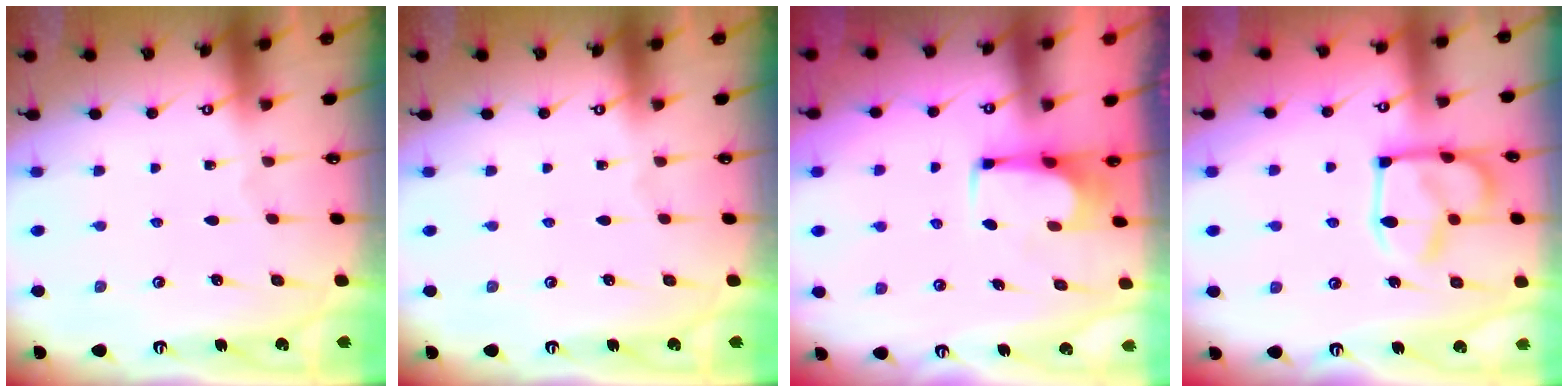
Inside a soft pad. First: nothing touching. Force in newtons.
{"total": 0.0}
{"total": 3.6, "press": 3.6, "slide": 0.2}
{"total": 14.5, "press": 14.5, "slide": 0.4}